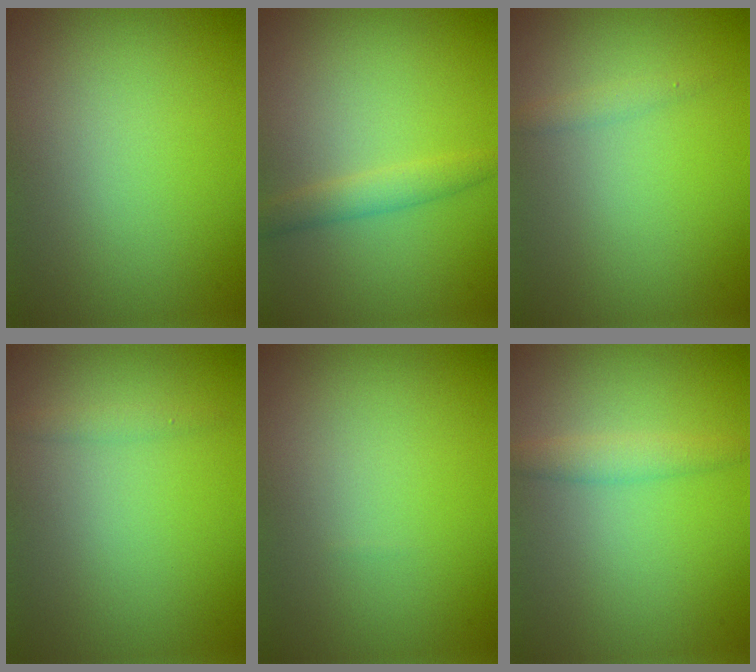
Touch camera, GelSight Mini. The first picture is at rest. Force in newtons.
{"total": 2.1, "press": 2.1, "slide": 0.1}
{"total": 0.8, "press": 0.8, "slide": 0.0}
{"total": 0.8, "press": 0.8, "slide": 0.0}
{"total": 0.0}
{"total": 1.7, "press": 1.7, "slide": 0.1}